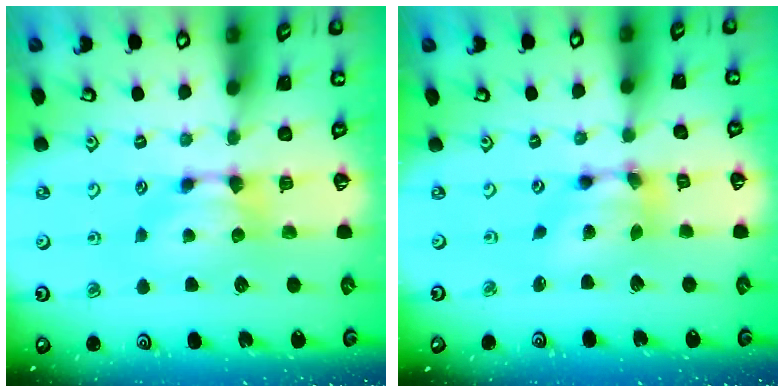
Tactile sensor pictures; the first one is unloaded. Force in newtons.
{"total": 5.9, "press": 5.6, "slide": 2.0}